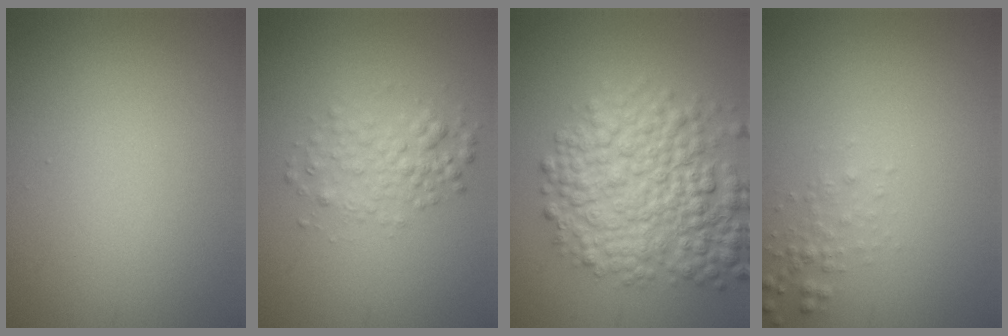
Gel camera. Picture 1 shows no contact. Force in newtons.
{"total": 2.6, "press": 2.6, "slide": 0.1}
{"total": 8.4, "press": 8.4, "slide": 0.3}
{"total": 1.1, "press": 1.1, "slide": 0.1}